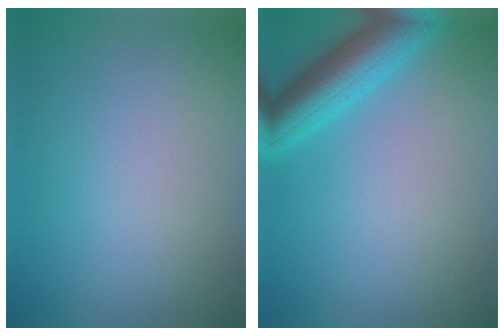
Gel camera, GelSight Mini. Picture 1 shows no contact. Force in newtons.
{"total": 5.3, "press": 5.3, "slide": 0.2}